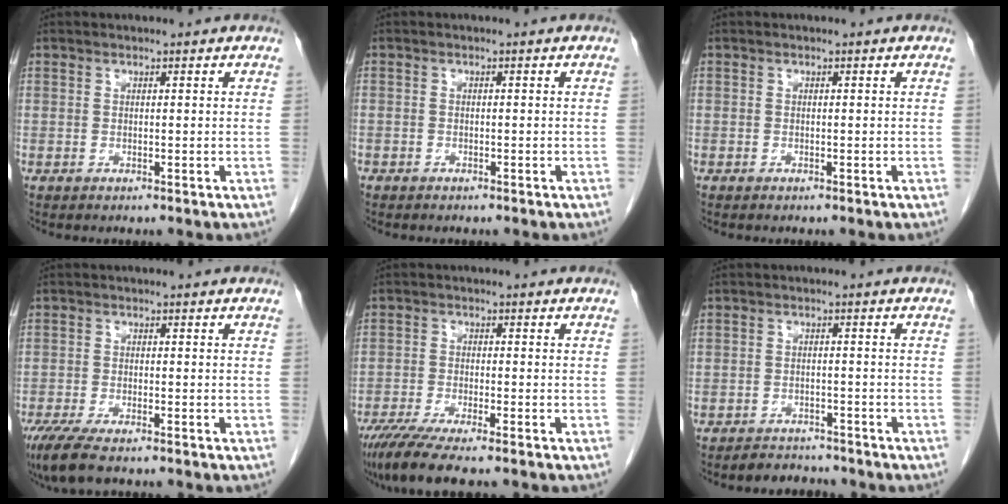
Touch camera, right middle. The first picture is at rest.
{"total": 0.8, "force": [-0.6, 0.5, 0.1], "torque": [-0.007, 0.001, -0.012]}
{"total": 0.0}
{"total": 6.8, "force": [-5.0, 1.5, 4.4], "torque": [-0.080, -0.018, -0.085]}
{"total": 8.1, "force": [-6.4, 0.3, 4.8], "torque": [-0.080, -0.023, -0.110]}
{"total": 3.4, "force": [-3.1, 1.3, -0.3], "torque": [0.006, 0.002, -0.048]}